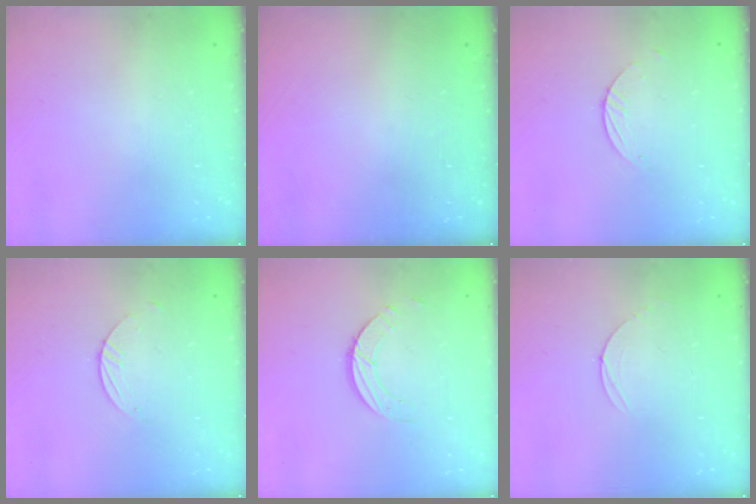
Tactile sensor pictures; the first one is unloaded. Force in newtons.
{"total": 0.0}
{"total": 1.8, "press": 1.8, "slide": 0.1}
{"total": 1.8, "press": 1.8, "slide": 0.1}
{"total": 4.0, "press": 4.0, "slide": 0.4}
{"total": 2.8, "press": 2.8, "slide": 0.3}